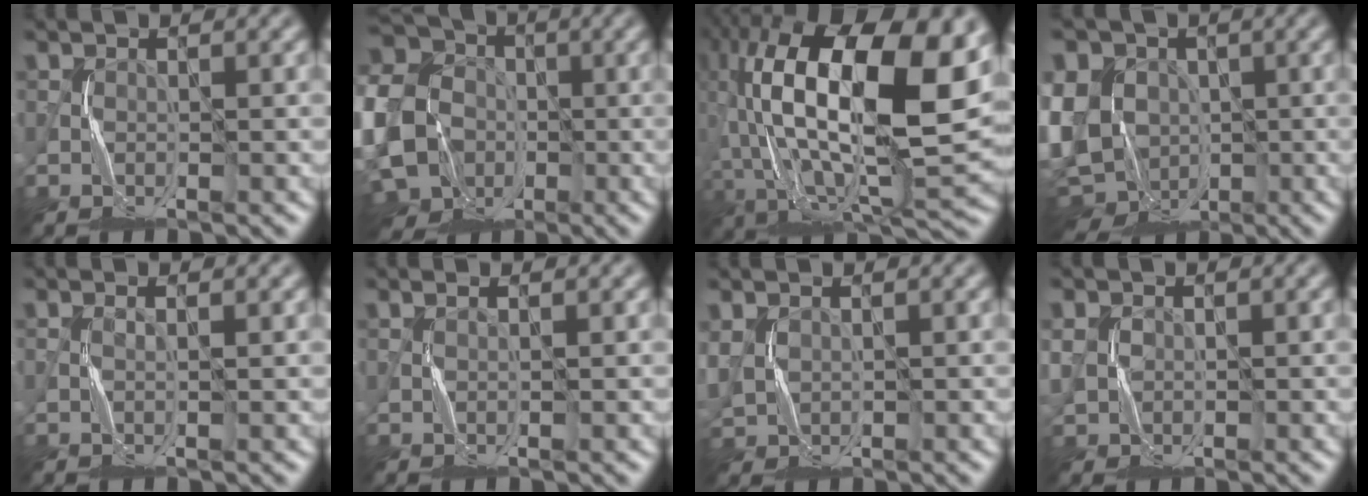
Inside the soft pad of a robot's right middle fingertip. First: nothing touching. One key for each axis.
{"total": 16.6, "fx": -4.2, "fy": 13.6, "fz": 8.4, "tx": -0.206, "ty": -0.010, "tz": -0.099}
{"total": 19.7, "fx": 3.6, "fy": 8.4, "fz": 17.4, "tx": -0.335, "ty": 0.024, "tz": 0.064}
{"total": 12.8, "fx": -2.3, "fy": 10.2, "fz": 7.4, "tx": -0.144, "ty": 0.000, "tz": -0.046}
{"total": 0.6, "fx": 0.2, "fy": -0.4, "fz": 0.4, "tx": -0.013, "ty": 0.002, "tz": 0.004}
{"total": 0.7, "fx": 0.5, "fy": -0.4, "fz": 0.4, "tx": -0.013, "ty": 0.000, "tz": 0.007}
{"total": 2.2, "fx": 0.6, "fy": 1.8, "fz": 1.0, "tx": -0.039, "ty": -0.001, "tz": 0.020}
{"total": 2.3, "fx": 0.3, "fy": 2.2, "fz": 0.6, "tx": -0.021, "ty": -0.001, "tz": 0.007}